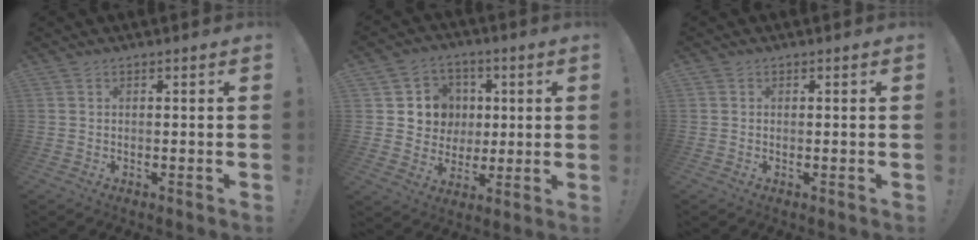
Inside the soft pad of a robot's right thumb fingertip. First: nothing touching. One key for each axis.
{"total": 9.7, "fx": 1.2, "fy": 9.4, "fz": 2.0, "tx": -0.021, "ty": -0.004, "tz": 0.034}
{"total": 0.0}